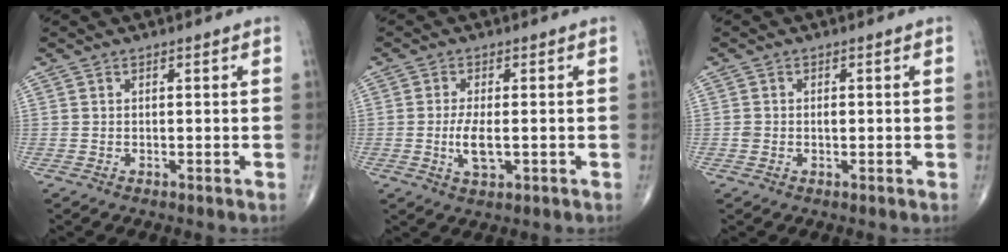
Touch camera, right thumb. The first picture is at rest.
{"total": 4.8, "force": [-0.8, 1.9, 4.4], "torque": [-0.092, -0.009, -0.013]}
{"total": 1.5, "force": [-0.1, 1.1, 1.1], "torque": [-0.020, 0.004, 0.001]}